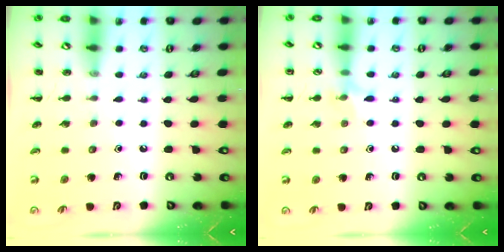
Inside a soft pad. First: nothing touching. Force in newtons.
{"total": 6.4, "press": 6.0, "slide": 2.0}